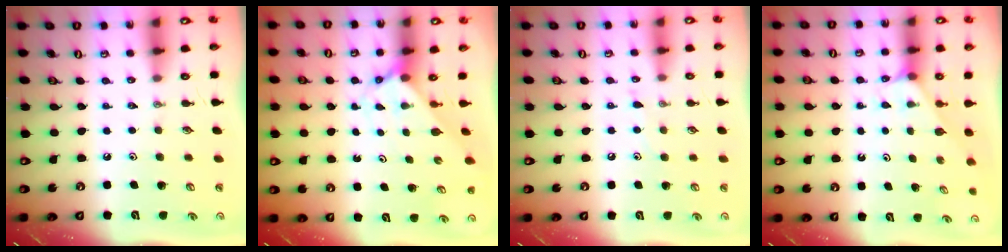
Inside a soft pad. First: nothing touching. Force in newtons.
{"total": 2.6, "press": 2.6, "slide": 0.3}
{"total": 5.4, "press": 5.4, "slide": 0.5}
{"total": 2.1, "press": 2.1, "slide": 0.4}